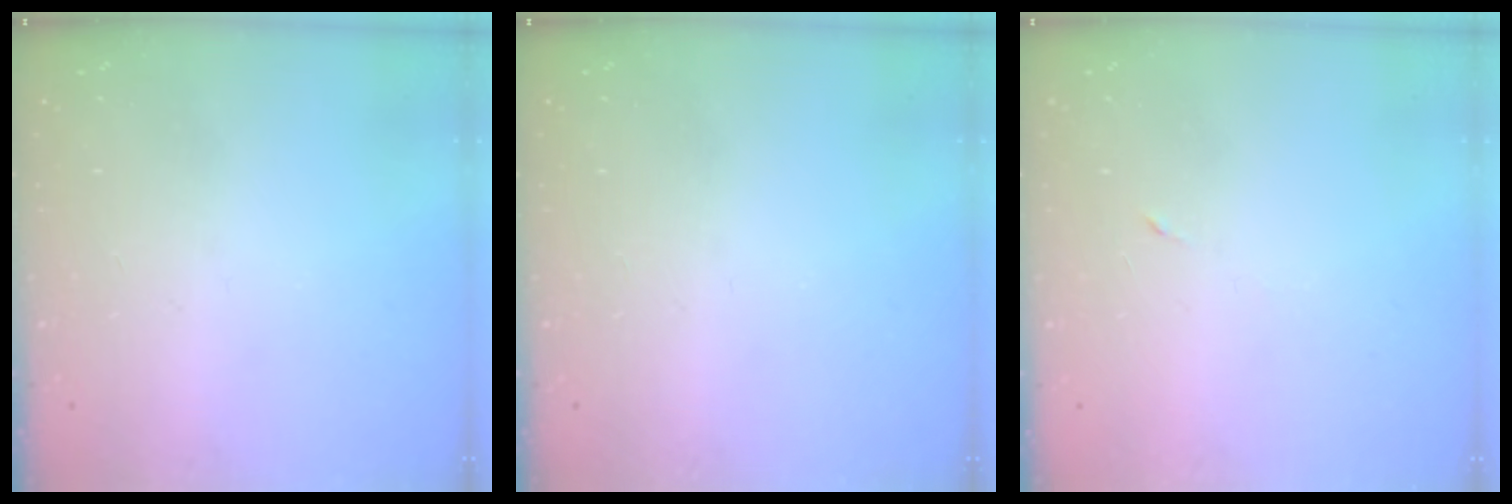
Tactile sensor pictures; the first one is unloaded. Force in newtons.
{"total": 0.0}
{"total": 3.1, "press": 2.9, "slide": 1.1}